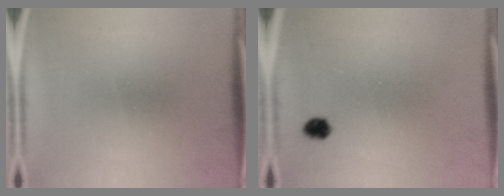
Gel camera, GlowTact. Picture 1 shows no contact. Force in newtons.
{"total": 2.1}